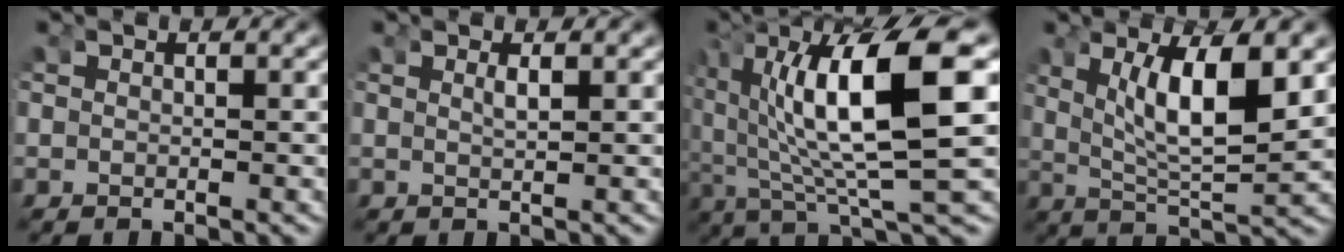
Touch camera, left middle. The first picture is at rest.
{"total": 1.2, "force": [0.4, -0.6, 1.0], "torque": [-0.019, -0.007, 0.016]}
{"total": 12.0, "force": [0.8, 3.8, 11.4], "torque": [-0.190, 0.004, 0.018]}
{"total": 7.3, "force": [2.2, 2.2, 6.7], "torque": [-0.114, -0.015, 0.048]}